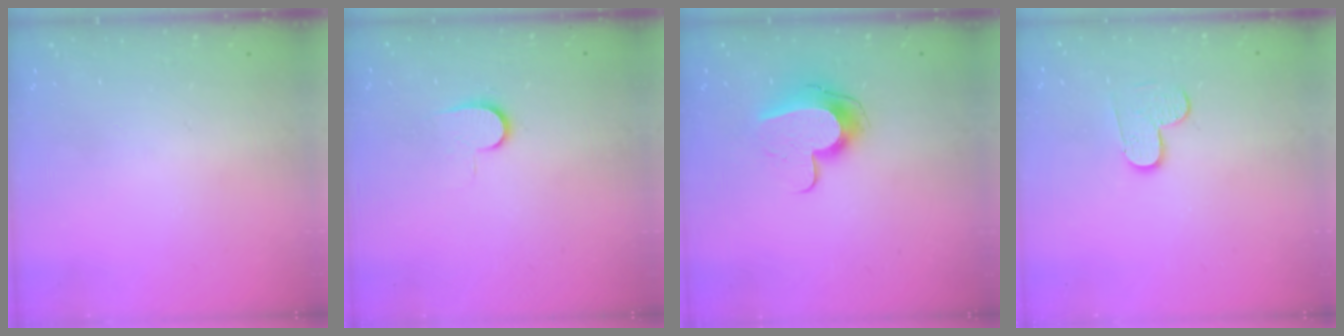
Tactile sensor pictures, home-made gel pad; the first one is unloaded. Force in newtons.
{"total": 6.4, "press": 6.3, "slide": 0.7}
{"total": 10.7, "press": 10.6, "slide": 0.7}
{"total": 4.2, "press": 4.2, "slide": 0.4}